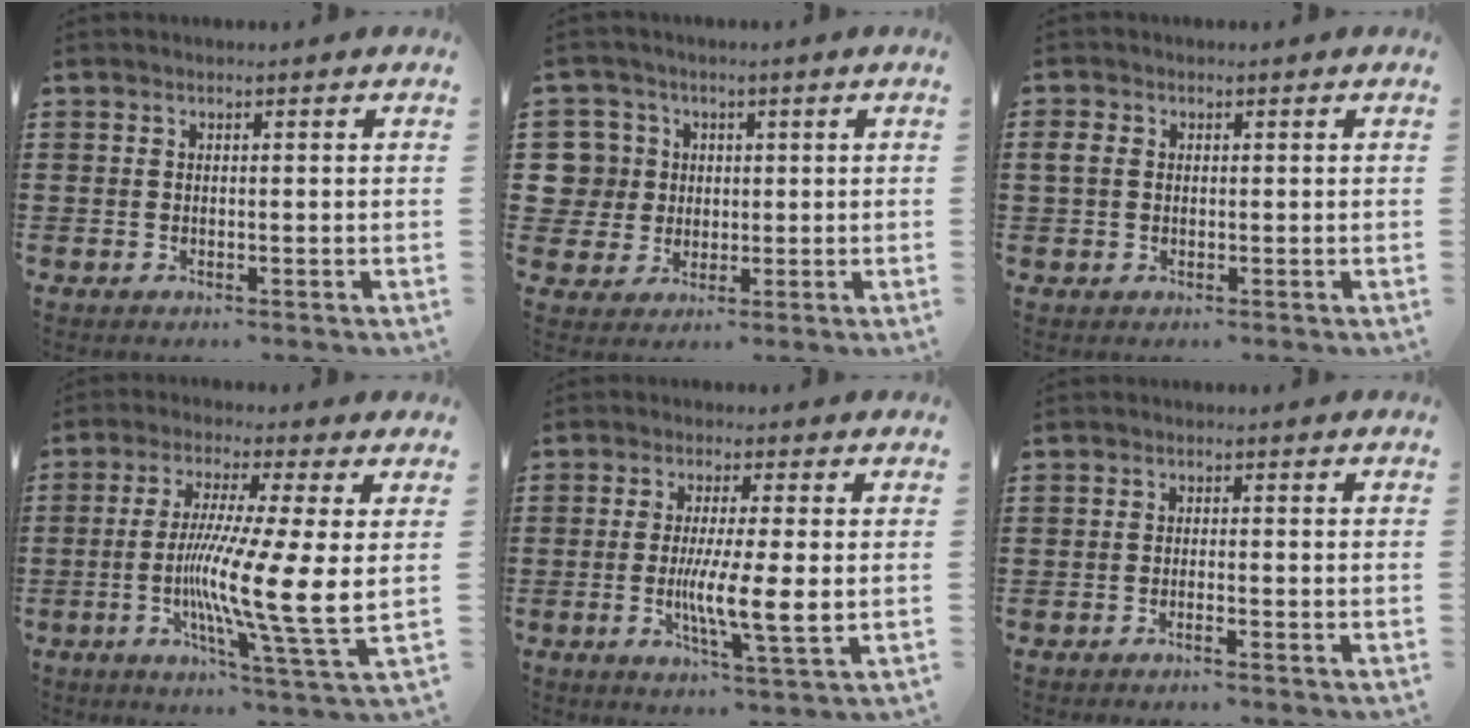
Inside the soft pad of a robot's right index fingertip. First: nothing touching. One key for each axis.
{"total": 6.6, "fx": 1.1, "fy": 6.4, "fz": 1.1, "tx": -0.067, "ty": 0.014, "tz": 0.018}
{"total": 2.0, "fx": 0.2, "fy": 1.6, "fz": 1.2, "tx": -0.034, "ty": 0.005, "tz": 0.002}
{"total": 11.6, "fx": -0.7, "fy": -0.6, "fz": 11.6, "tx": -0.222, "ty": -0.018, "tz": -0.018}
{"total": 7.3, "fx": -0.7, "fy": 0.6, "fz": 7.3, "tx": -0.135, "ty": -0.014, "tz": -0.013}
{"total": 1.1, "fx": -0.8, "fy": -0.2, "fz": 0.8, "tx": -0.013, "ty": -0.004, "tz": -0.014}